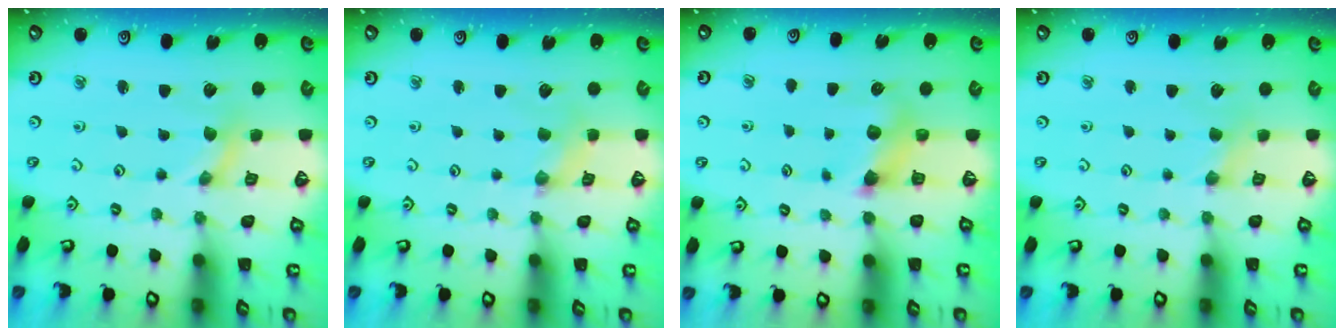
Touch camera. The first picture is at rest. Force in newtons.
{"total": 2.3, "press": 2.2, "slide": 0.3}
{"total": 6.5, "press": 6.5, "slide": 0.2}
{"total": 1.4, "press": 1.4, "slide": 0.3}